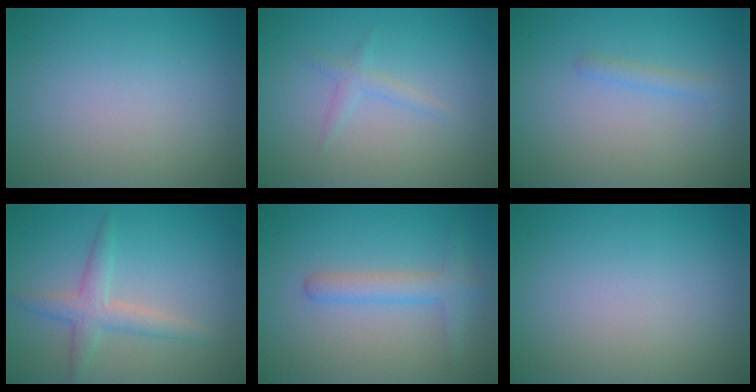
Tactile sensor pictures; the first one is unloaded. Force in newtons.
{"total": 1.2, "press": 1.2, "slide": 0.1}
{"total": 1.1, "press": 1.1, "slide": 0.0}
{"total": 2.8, "press": 2.8, "slide": 0.0}
{"total": 2.5, "press": 2.5, "slide": 0.1}
{"total": 0.0}